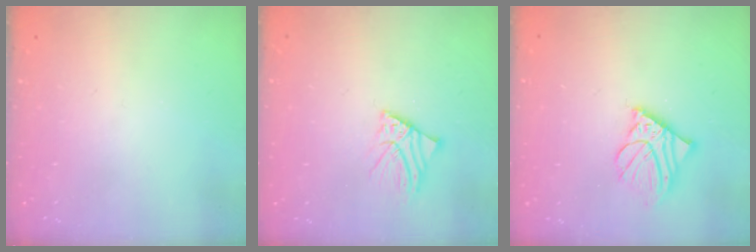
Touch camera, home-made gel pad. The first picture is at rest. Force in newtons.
{"total": 4.1, "press": 4.1, "slide": 0.6}
{"total": 7.7, "press": 7.6, "slide": 1.6}